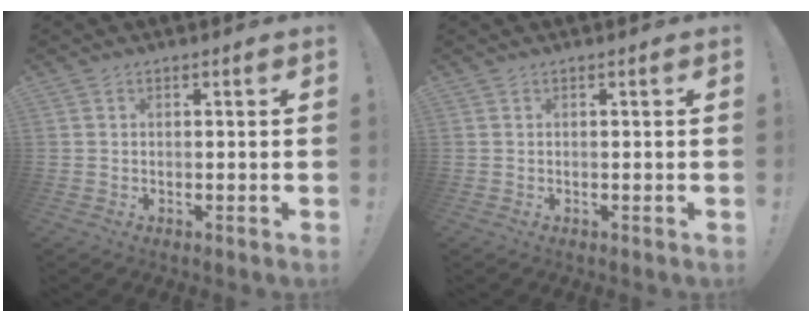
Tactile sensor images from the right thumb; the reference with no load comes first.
{"total": 0.0}